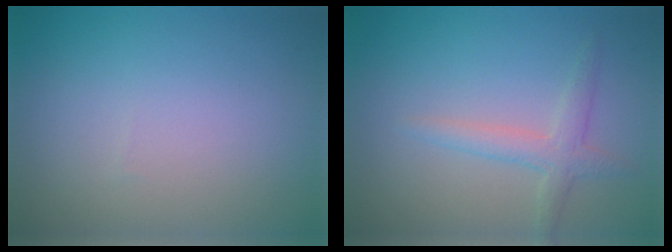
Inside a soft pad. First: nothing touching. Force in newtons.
{"total": 2.2, "press": 2.2, "slide": 0.1}